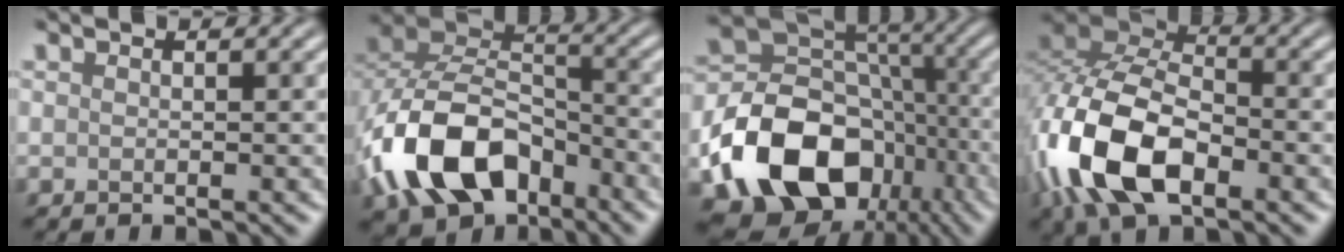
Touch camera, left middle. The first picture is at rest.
{"total": 11.3, "force": [-4.9, 7.2, 7.3], "torque": [-0.144, 0.006, -0.096]}
{"total": 14.3, "force": [-5.7, 10.4, 8.1], "torque": [-0.162, -0.012, -0.096]}
{"total": 11.4, "force": [-4.5, 6.1, 8.4], "torque": [-0.192, 0.001, -0.094]}